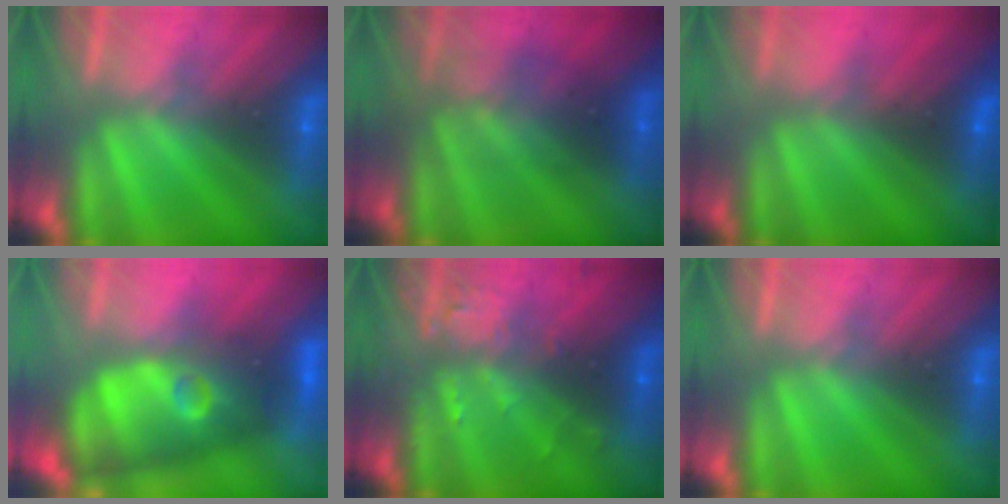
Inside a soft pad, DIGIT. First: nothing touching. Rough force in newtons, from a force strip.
{"total": 2.2}
{"total": 4.6}
{"total": 9.5}
{"total": 3.2}
{"total": 0.0}